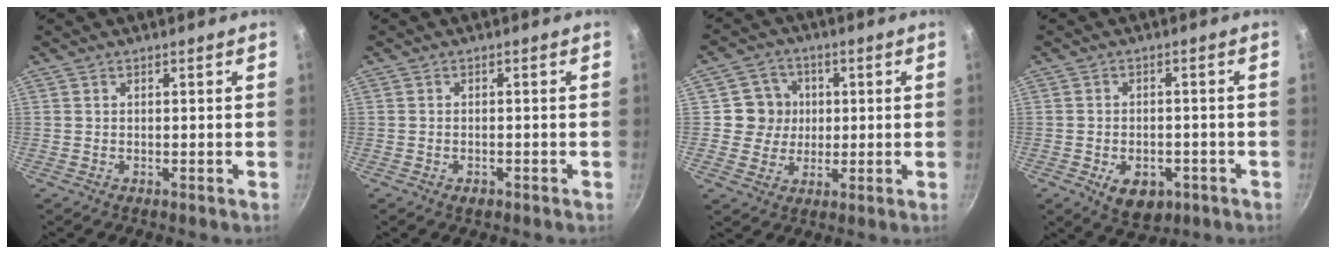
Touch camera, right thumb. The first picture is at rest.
{"total": 1.5, "force": [-0.9, 0.8, 0.9], "torque": [-0.017, 0.003, -0.013]}
{"total": 7.1, "force": [0.8, 6.8, 1.6], "torque": [0.015, 0.005, 0.003]}
{"total": 7.5, "force": [-3.0, 4.8, 4.9], "torque": [-0.049, 0.007, -0.035]}